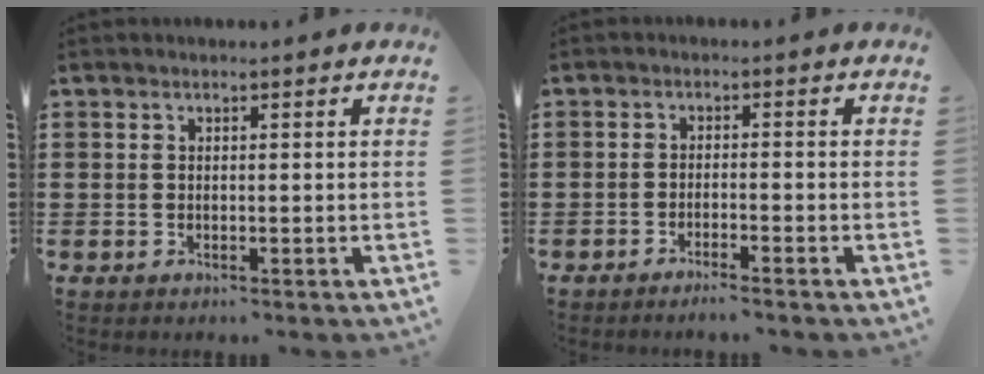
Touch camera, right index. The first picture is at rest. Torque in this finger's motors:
{"motor_torque": [0.15, 0.11, 0.05, 0.01]}